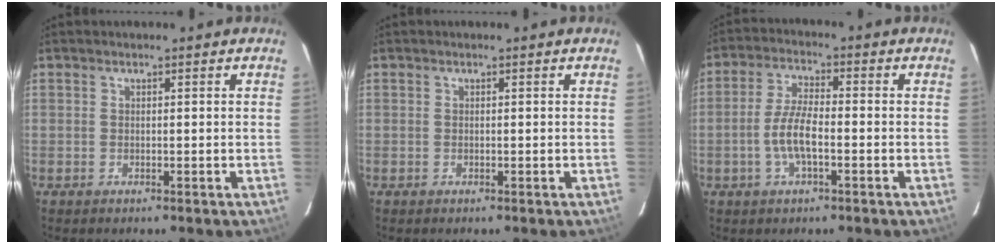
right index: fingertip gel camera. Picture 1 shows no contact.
{"total": 0.0}
{"total": 6.7, "force": [-2.1, 2.1, 6.1], "torque": [-0.126, 0.002, -0.039]}